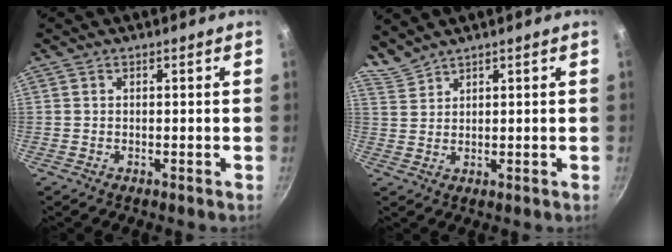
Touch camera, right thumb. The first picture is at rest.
{"total": 3.0, "force": [3.0, 0.3, 0.4], "torque": [-0.012, -0.003, 0.069]}